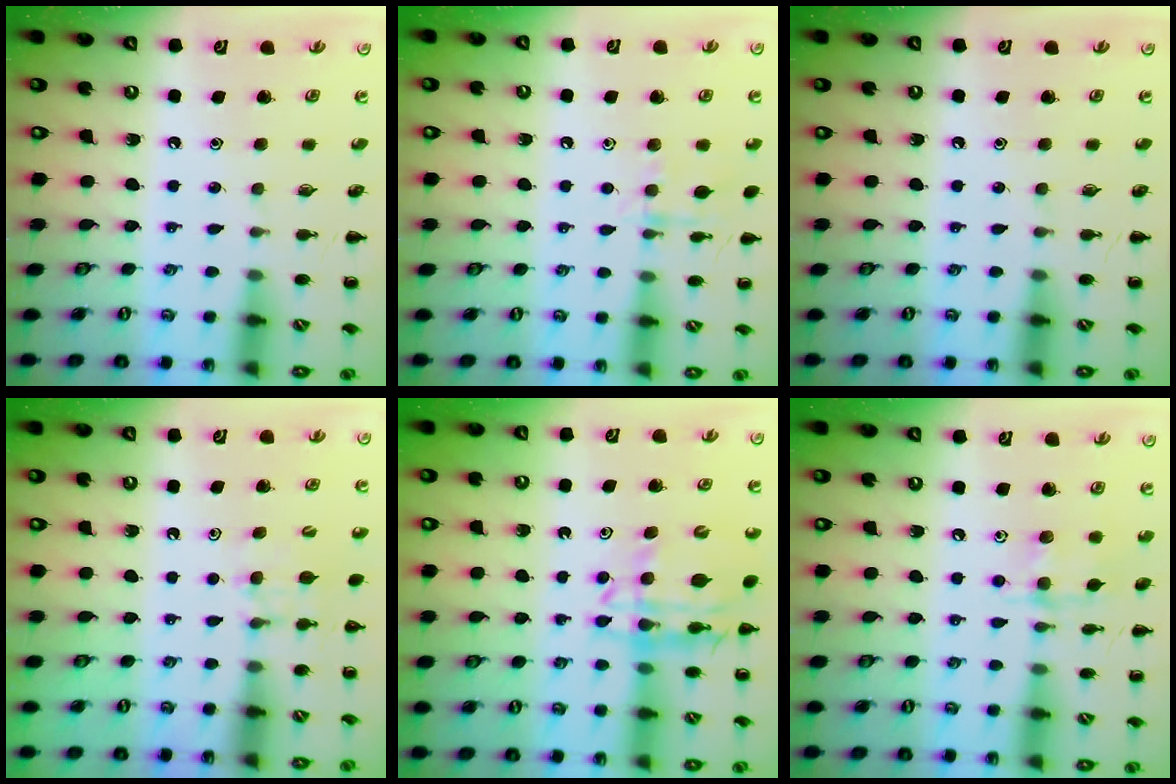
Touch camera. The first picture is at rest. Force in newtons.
{"total": 8.5, "press": 8.4, "slide": 1.3}
{"total": 0.0}
{"total": 5.3, "press": 5.1, "slide": 1.5}
{"total": 13.2, "press": 12.7, "slide": 3.4}
{"total": 9.0, "press": 9.0, "slide": 0.6}